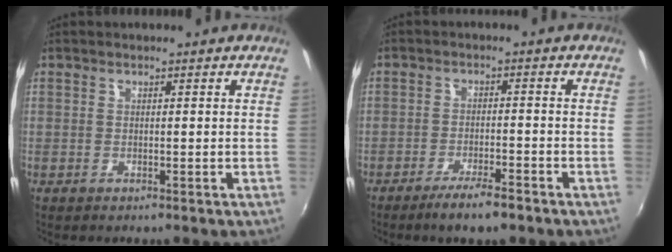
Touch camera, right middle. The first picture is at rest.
{"total": 5.8, "force": [-4.3, 0.7, 3.7], "torque": [-0.083, -0.002, -0.072]}